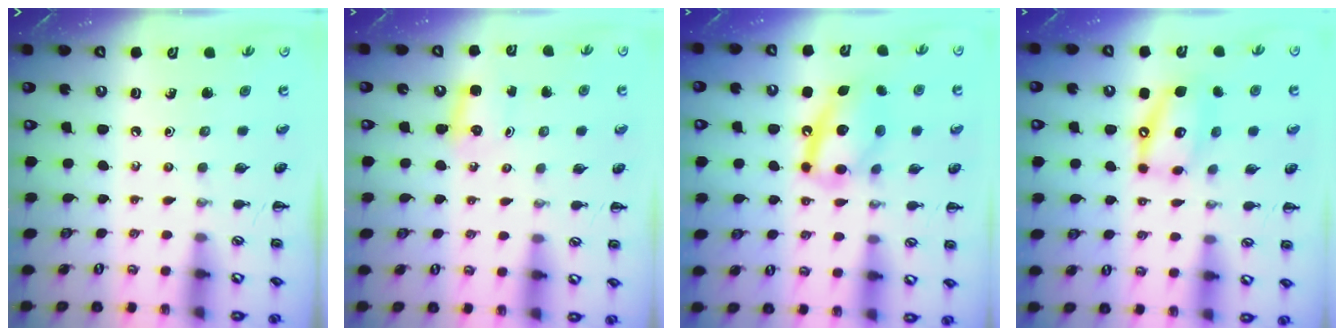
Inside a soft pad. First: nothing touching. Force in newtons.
{"total": 2.8, "press": 2.7, "slide": 0.9}
{"total": 13.8, "press": 13.5, "slide": 2.6}
{"total": 12.8, "press": 12.4, "slide": 3.1}